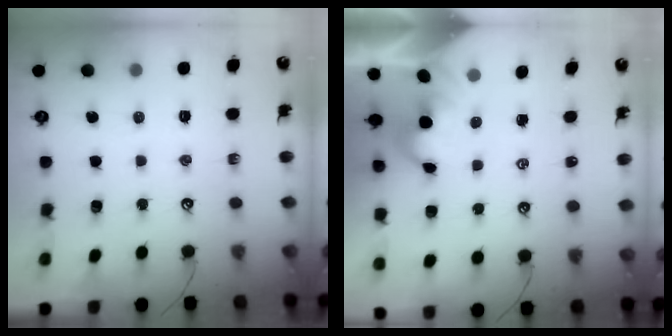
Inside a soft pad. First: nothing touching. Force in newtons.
{"total": 2.3, "press": 2.2, "slide": 0.3}